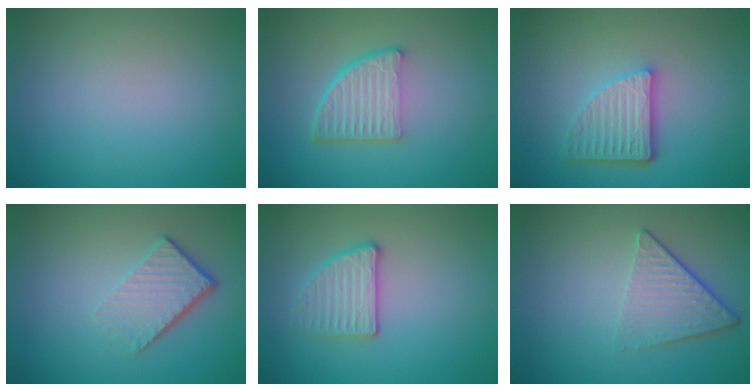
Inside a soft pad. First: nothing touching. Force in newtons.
{"total": 5.0, "press": 3.4, "slide": 3.6}
{"total": 4.6, "press": 3.5, "slide": 3.0}
{"total": 4.1, "press": 2.8, "slide": 3.0}
{"total": 2.7, "press": 2.6, "slide": 0.8}
{"total": 4.3, "press": 3.1, "slide": 3.0}